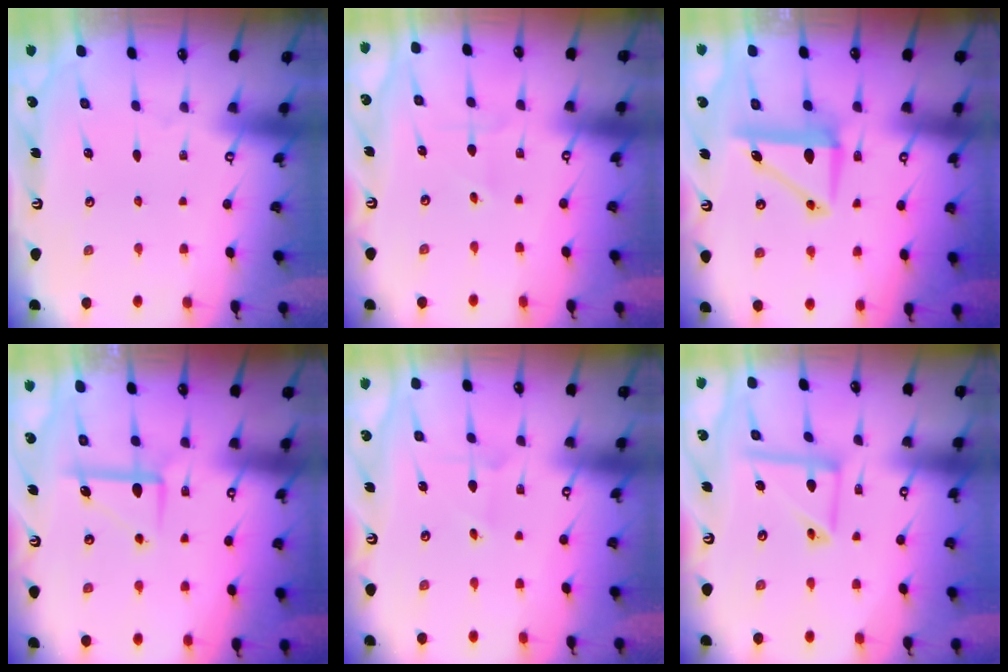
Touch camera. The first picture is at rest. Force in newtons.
{"total": 2.2, "press": 2.2, "slide": 0.3}
{"total": 7.9, "press": 7.7, "slide": 1.5}
{"total": 6.9, "press": 6.9, "slide": 0.1}
{"total": 1.2, "press": 1.2, "slide": 0.1}
{"total": 9.7, "press": 9.7, "slide": 0.8}